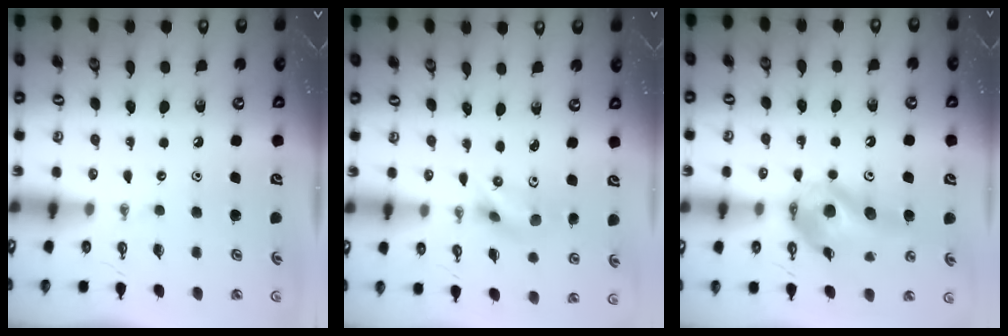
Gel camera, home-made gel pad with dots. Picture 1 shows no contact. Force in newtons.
{"total": 4.9, "press": 2.9, "slide": 3.9}
{"total": 13.3, "press": 13.2, "slide": 1.5}